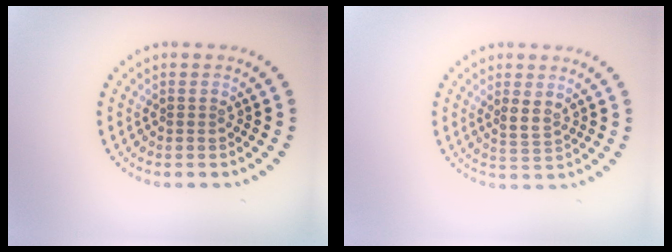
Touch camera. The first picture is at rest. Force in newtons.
{"total": 1.7, "press": 1.3, "slide": 1.0}